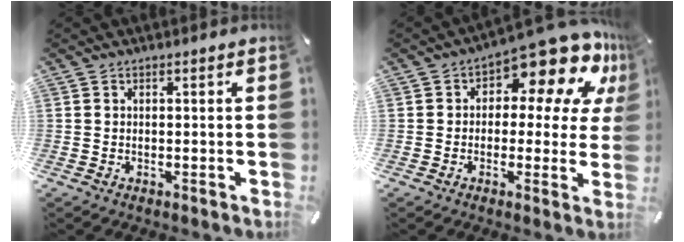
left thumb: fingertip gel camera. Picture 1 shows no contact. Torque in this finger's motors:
{"motor_torque": [0.83, 0.62, 0.84, 0.28, 0.00]}